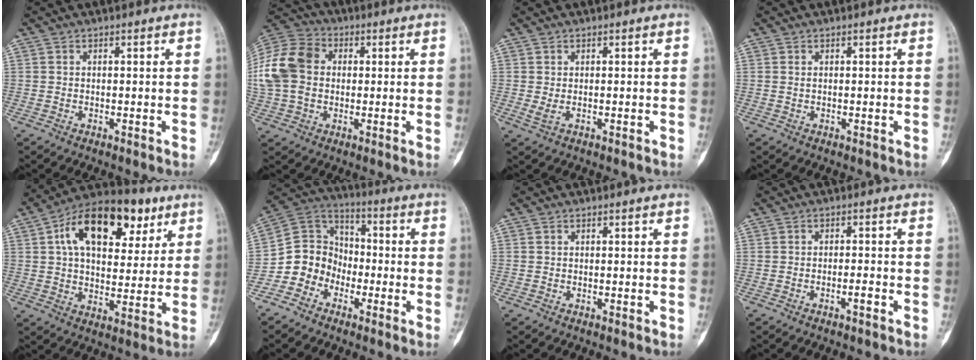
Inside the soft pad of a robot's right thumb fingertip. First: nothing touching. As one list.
[{"total": 15.1, "force": [1.3, 11.6, 9.7], "torque": [-0.194, 0.028, 0.018]}, {"total": 1.6, "force": [-0.3, 0.7, 1.5], "torque": [-0.034, 0.002, 0.004]}, {"total": 0.5, "force": [0.2, 0.3, 0.4], "torque": [-0.010, 0.003, 0.005]}, {"total": 20.3, "force": [8.2, 11.7, 14.4], "torque": [-0.193, 0.005, 0.125]}, {"total": 10.3, "force": [-4.5, 8.9, 2.8], "torque": [-0.019, 0.070, -0.095]}, {"total": 0.0}, {"total": 1.8, "force": [-1.1, 0.3, 1.3], "torque": [-0.027, 0.010, -0.017]}]